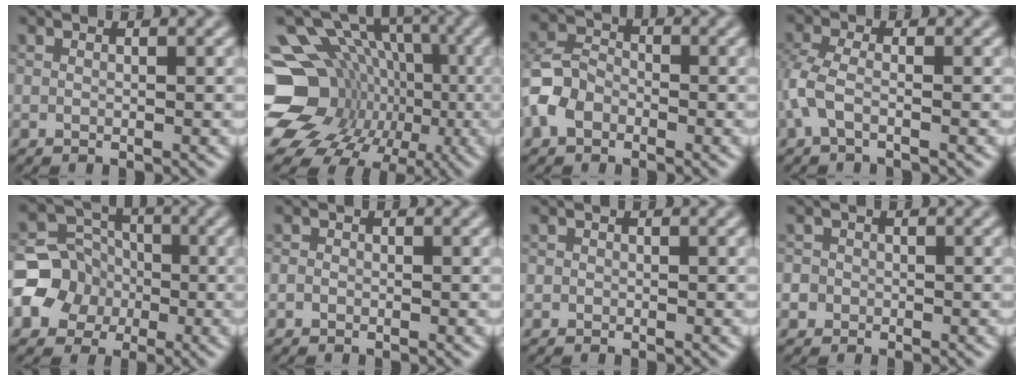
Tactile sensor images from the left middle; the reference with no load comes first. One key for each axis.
{"total": 17.4, "fx": -3.6, "fy": 14.6, "fz": 8.7, "tx": -0.154, "ty": 0.013, "tz": -0.064}
{"total": 3.9, "fx": -1.9, "fy": 2.9, "fz": 1.8, "tx": -0.039, "ty": 0.006, "tz": -0.051}
{"total": 2.7, "fx": -1.1, "fy": 1.1, "fz": 2.3, "tx": -0.062, "ty": 0.001, "tz": -0.033}
{"total": 6.0, "fx": -1.7, "fy": 5.3, "fz": 2.1, "tx": -0.023, "ty": 0.005, "tz": -0.050}
{"total": 0.7, "fx": -0.3, "fy": 0.5, "fz": 0.2, "tx": -0.002, "ty": -0.002, "tz": -0.008}
{"total": 0.5, "fx": -0.1, "fy": 0.5, "fz": 0.0, "tx": 0.004, "ty": -0.005, "tz": -0.002}
{"total": 2.5, "fx": -0.9, "fy": 2.2, "fz": 0.5, "tx": 0.003, "ty": 0.008, "tz": -0.029}